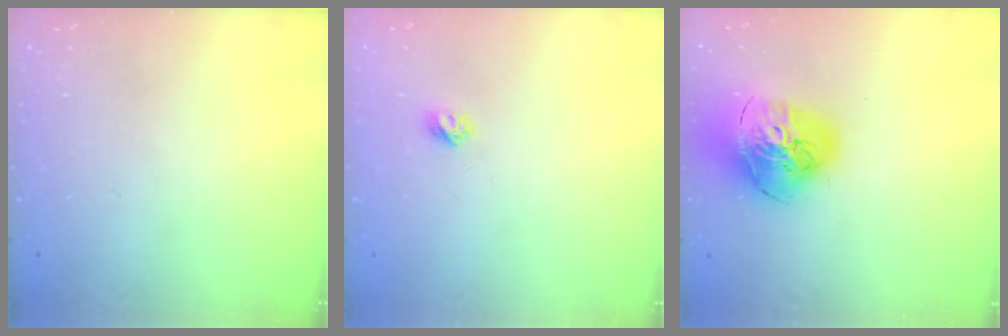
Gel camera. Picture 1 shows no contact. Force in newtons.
{"total": 3.7, "press": 3.7, "slide": 0.4}
{"total": 19.9, "press": 19.8, "slide": 2.2}